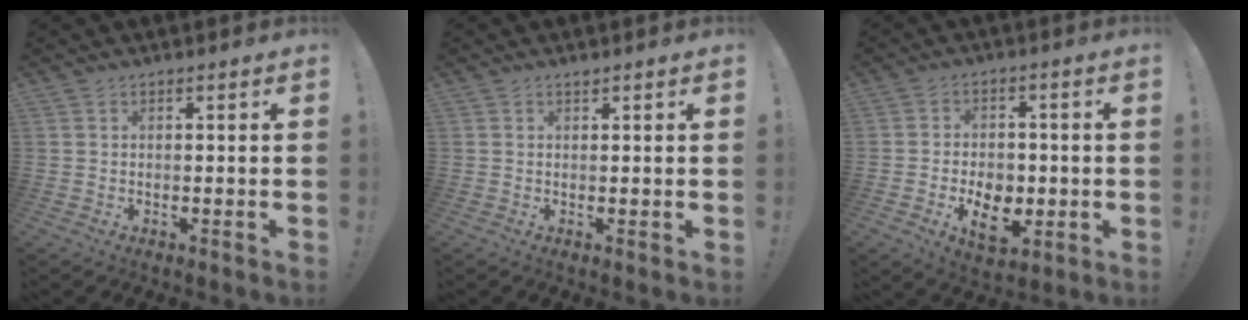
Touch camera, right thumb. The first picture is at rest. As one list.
[{"total": 0.9, "force": [0.8, 0.0, 0.5], "torque": [-0.010, 0.000, 0.015]}, {"total": 10.1, "force": [-3.5, 7.0, 6.4], "torque": [-0.090, 0.016, -0.058]}]